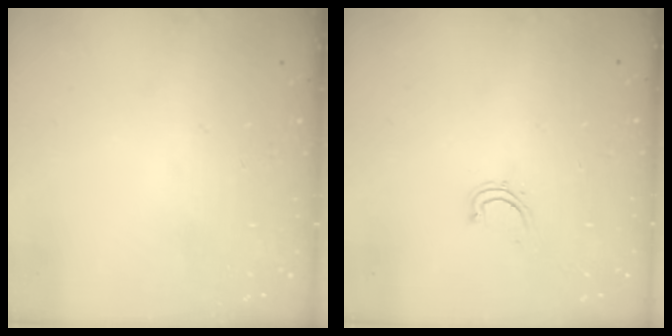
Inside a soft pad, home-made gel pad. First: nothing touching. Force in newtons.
{"total": 4.0, "press": 3.8, "slide": 1.1}